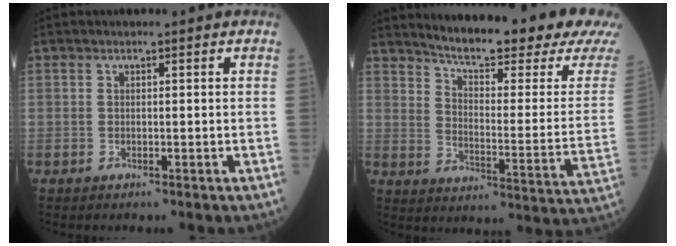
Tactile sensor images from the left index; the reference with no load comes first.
{"total": 21.2, "force": [19.2, 0.4, 9.0], "torque": [-0.135, -0.081, 0.247]}